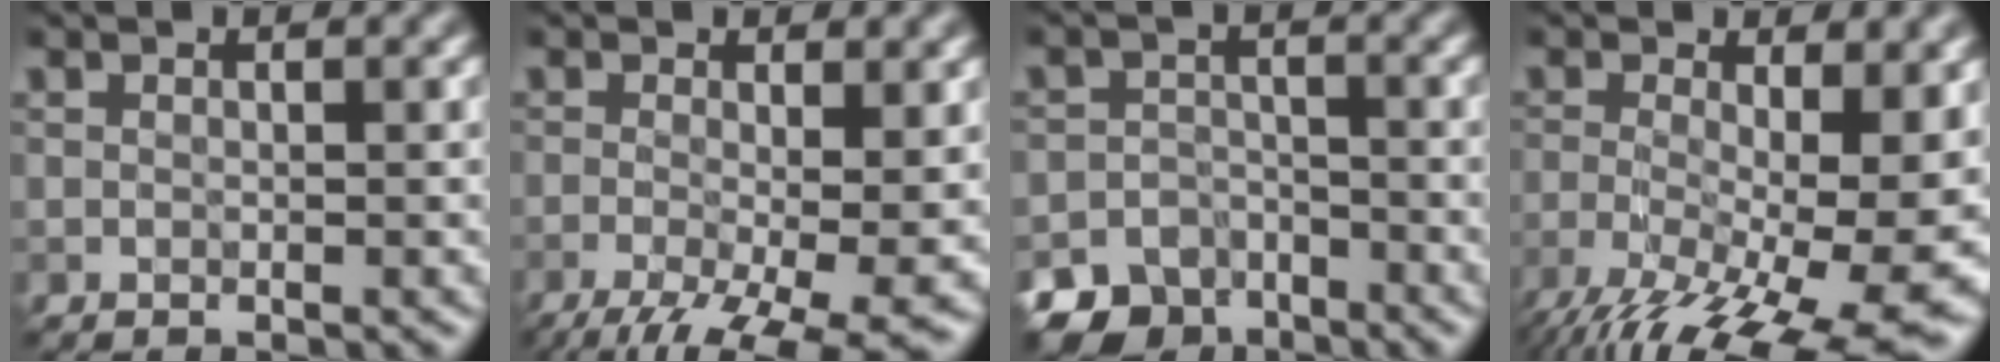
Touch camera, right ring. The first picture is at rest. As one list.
[{"total": 9.8, "force": [-3.5, 3.6, 8.4], "torque": [-0.134, -0.028, -0.046]}, {"total": 7.0, "force": [-5.4, 4.4, 0.6], "torque": [0.010, -0.016, -0.080]}, {"total": 15.0, "force": [-4.3, 6.0, 13.1], "torque": [-0.216, -0.035, -0.050]}]